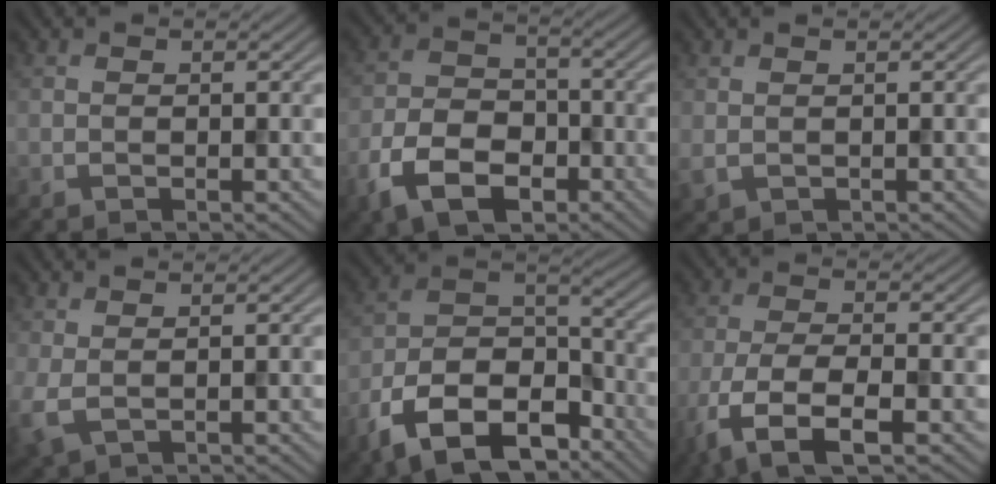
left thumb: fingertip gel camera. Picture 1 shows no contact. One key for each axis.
{"total": 9.5, "fx": -5.0, "fy": 5.9, "fz": 5.5, "tx": -0.126, "ty": -0.012, "tz": -0.105}
{"total": 1.2, "fx": 0.3, "fy": 0.9, "fz": 0.7, "tx": -0.022, "ty": -0.004, "tz": 0.010}
{"total": 2.9, "fx": 0.5, "fy": 1.6, "fz": 2.3, "tx": -0.071, "ty": -0.006, "tz": 0.009}
{"total": 14.3, "fx": -9.4, "fy": 7.2, "fz": 7.9, "tx": -0.173, "ty": -0.028, "tz": -0.181}
{"total": 7.7, "fx": -4.1, "fy": 2.6, "fz": 6.0, "tx": -0.130, "ty": -0.010, "tz": -0.088}